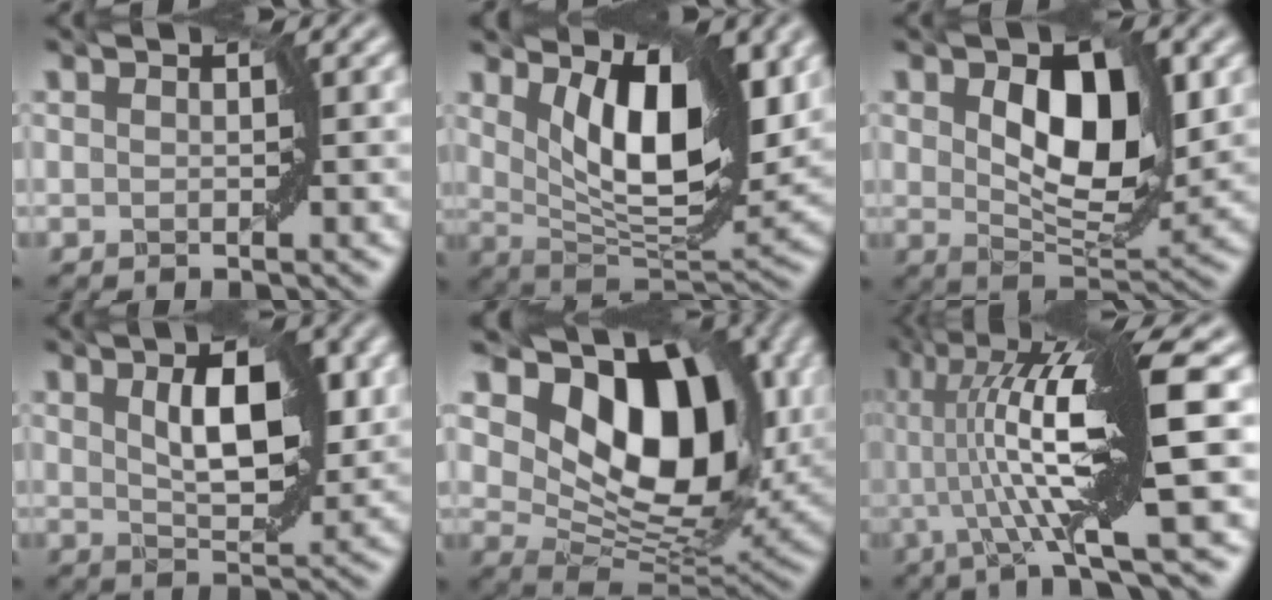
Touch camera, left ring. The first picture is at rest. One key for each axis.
{"total": 10.0, "fx": 3.6, "fy": 4.0, "fz": 8.5, "tx": -0.136, "ty": -0.014, "tz": 0.062}
{"total": 8.2, "fx": 1.7, "fy": 4.3, "fz": 6.8, "tx": -0.114, "ty": -0.006, "tz": 0.032}
{"total": 6.7, "fx": 1.7, "fy": 2.9, "fz": 5.8, "tx": -0.093, "ty": 0.002, "tz": 0.033}
{"total": 14.3, "fx": 5.1, "fy": 8.8, "fz": 10.1, "tx": -0.146, "ty": -0.006, "tz": 0.090}
{"total": 12.8, "fx": 0.8, "fy": 1.6, "fz": 12.7, "tx": -0.198, "ty": 0.017, "tz": 0.016}